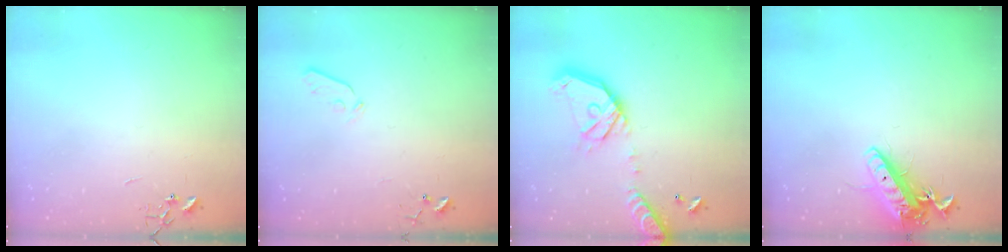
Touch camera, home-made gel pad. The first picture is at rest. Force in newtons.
{"total": 3.7, "press": 3.6, "slide": 0.6}
{"total": 19.5, "press": 19.2, "slide": 3.4}
{"total": 14.0, "press": 13.7, "slide": 2.6}